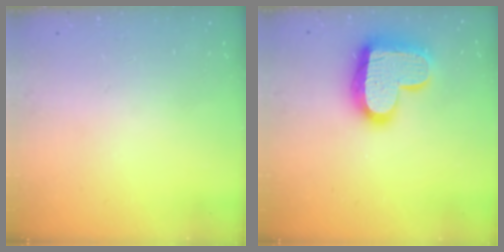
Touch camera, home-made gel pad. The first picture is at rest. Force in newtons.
{"total": 17.9, "press": 17.9, "slide": 1.4}